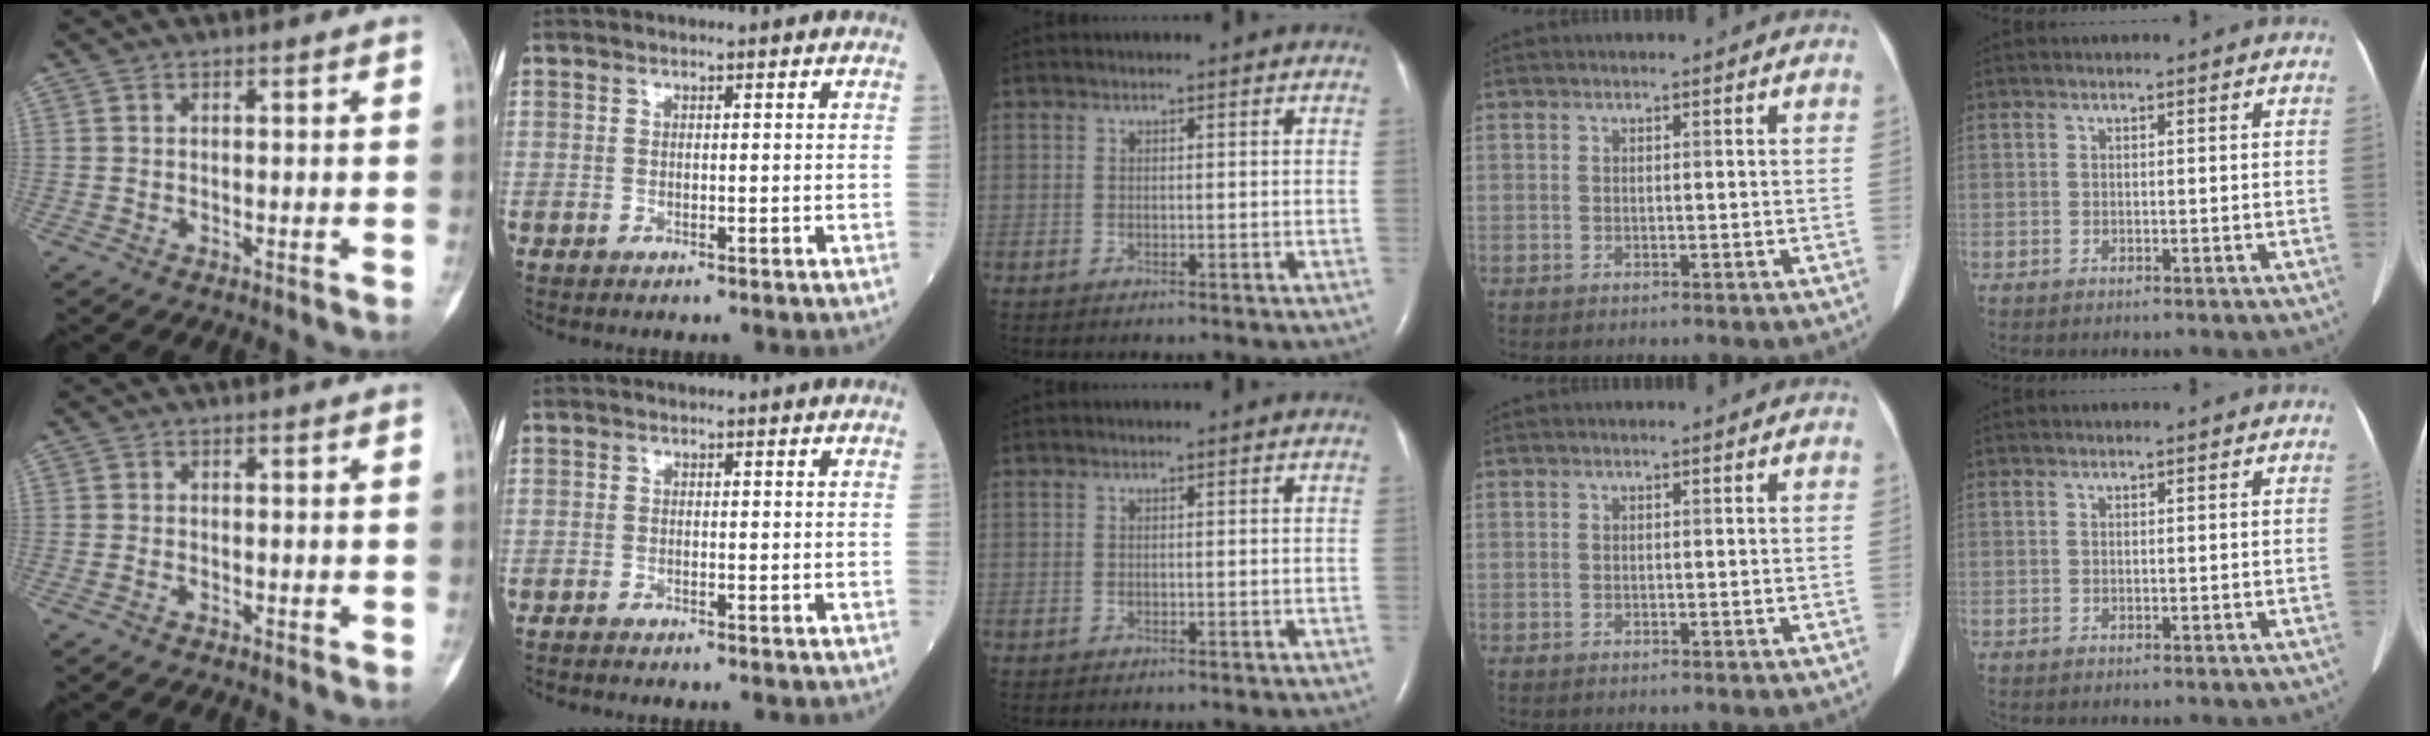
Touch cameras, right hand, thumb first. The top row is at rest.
{"thumb": {"total": 0.8, "force": [-0.4, 0.4, 0.5], "torque": [-0.010, 0.000, -0.008]}, "index": {"total": 1.4, "force": [-1.3, 0.1, 0.5], "torque": [-0.012, -0.003, -0.020]}}